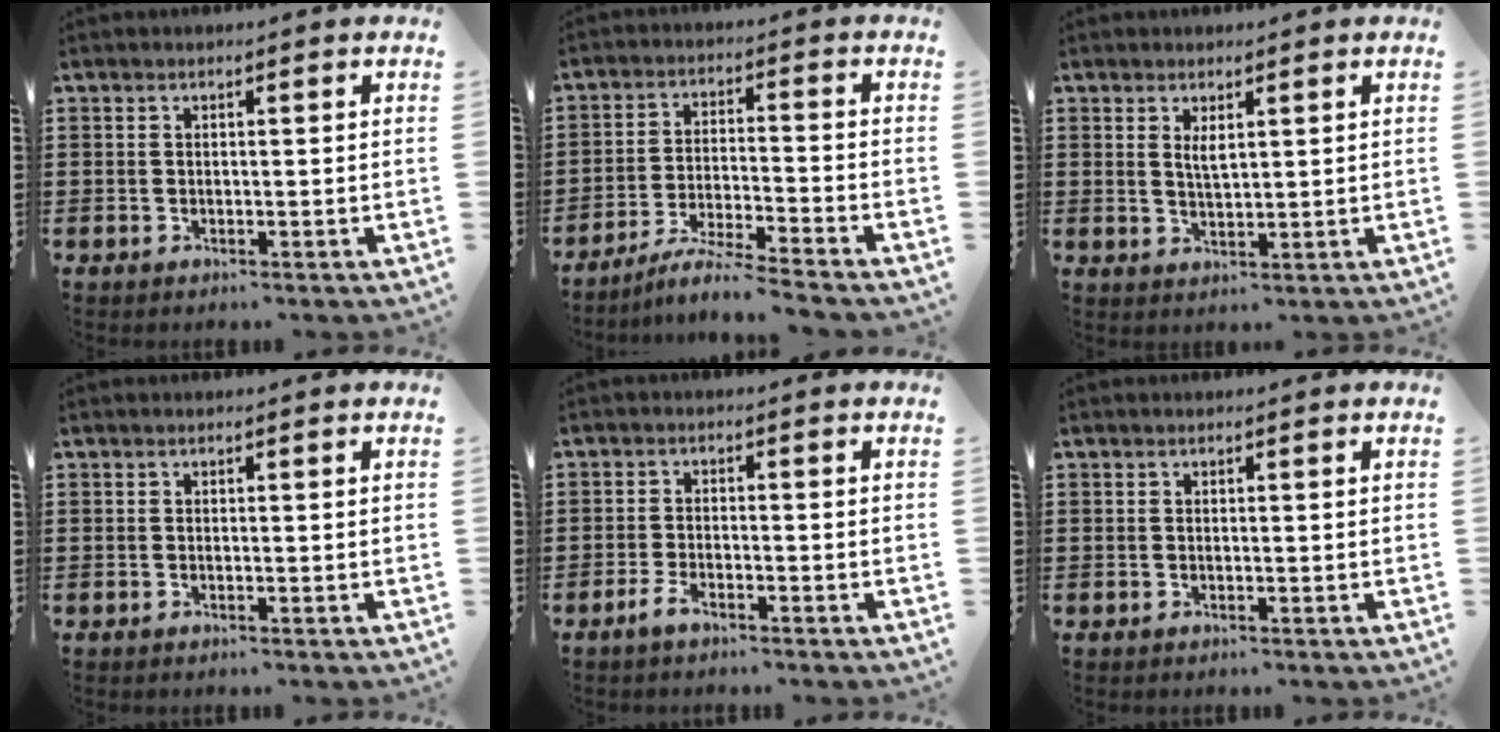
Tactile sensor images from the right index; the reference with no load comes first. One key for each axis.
{"total": 5.3, "fx": -5.0, "fy": -0.6, "fz": 1.7, "tx": -0.036, "ty": -0.014, "tz": -0.099}
{"total": 2.2, "fx": 1.2, "fy": 0.8, "fz": 1.8, "tx": -0.037, "ty": 0.002, "tz": 0.020}
{"total": 0.0}
{"total": 2.4, "fx": -1.8, "fy": 0.7, "fz": 1.4, "tx": -0.032, "ty": 0.001, "tz": -0.038}
{"total": 0.0}